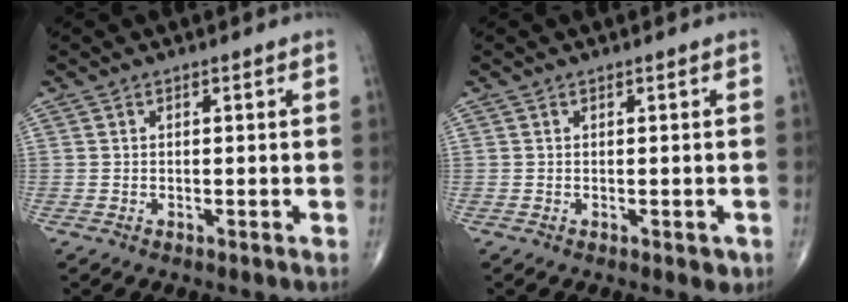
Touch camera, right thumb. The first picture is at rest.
{"total": 1.5, "force": [-0.2, 0.9, 1.2], "torque": [-0.007, 0.000, 0.000]}